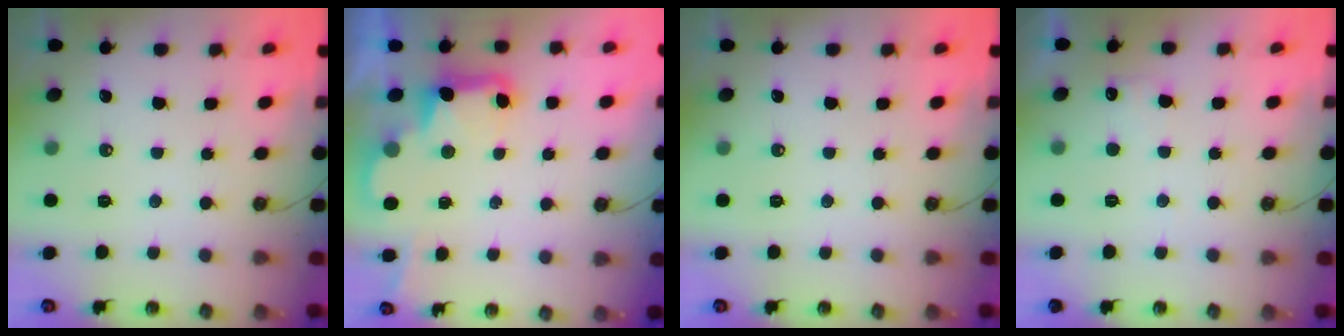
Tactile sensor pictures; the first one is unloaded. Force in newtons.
{"total": 3.2, "press": 3.1, "slide": 0.6}
{"total": 0.0}
{"total": 5.1, "press": 4.9, "slide": 1.3}